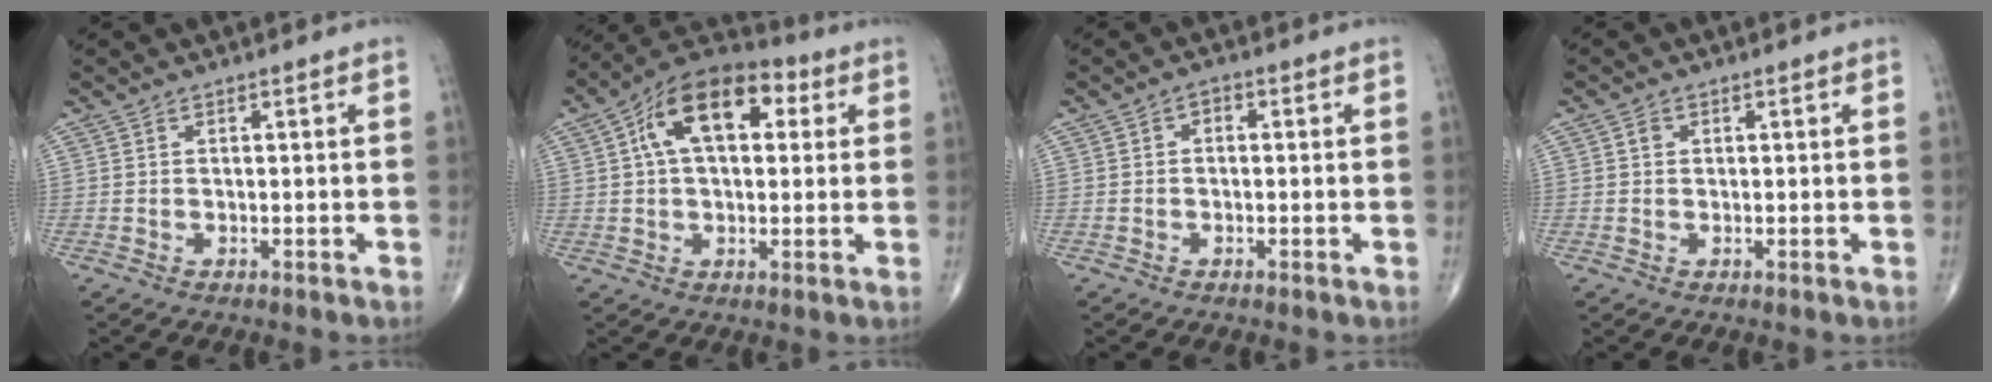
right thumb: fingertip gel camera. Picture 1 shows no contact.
{"total": 15.2, "force": [4.1, 8.6, 11.8], "torque": [-0.176, 0.028, 0.058]}
{"total": 1.6, "force": [0.0, 1.1, 1.1], "torque": [-0.008, 0.008, -0.008]}
{"total": 1.2, "force": [0.3, 1.0, 0.5], "torque": [-0.005, 0.001, 0.002]}